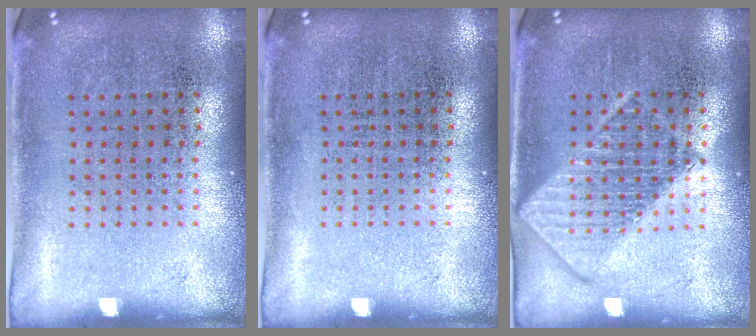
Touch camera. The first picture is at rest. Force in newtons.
{"total": 0.0}
{"total": 2.9, "press": 2.9, "slide": 0.3}